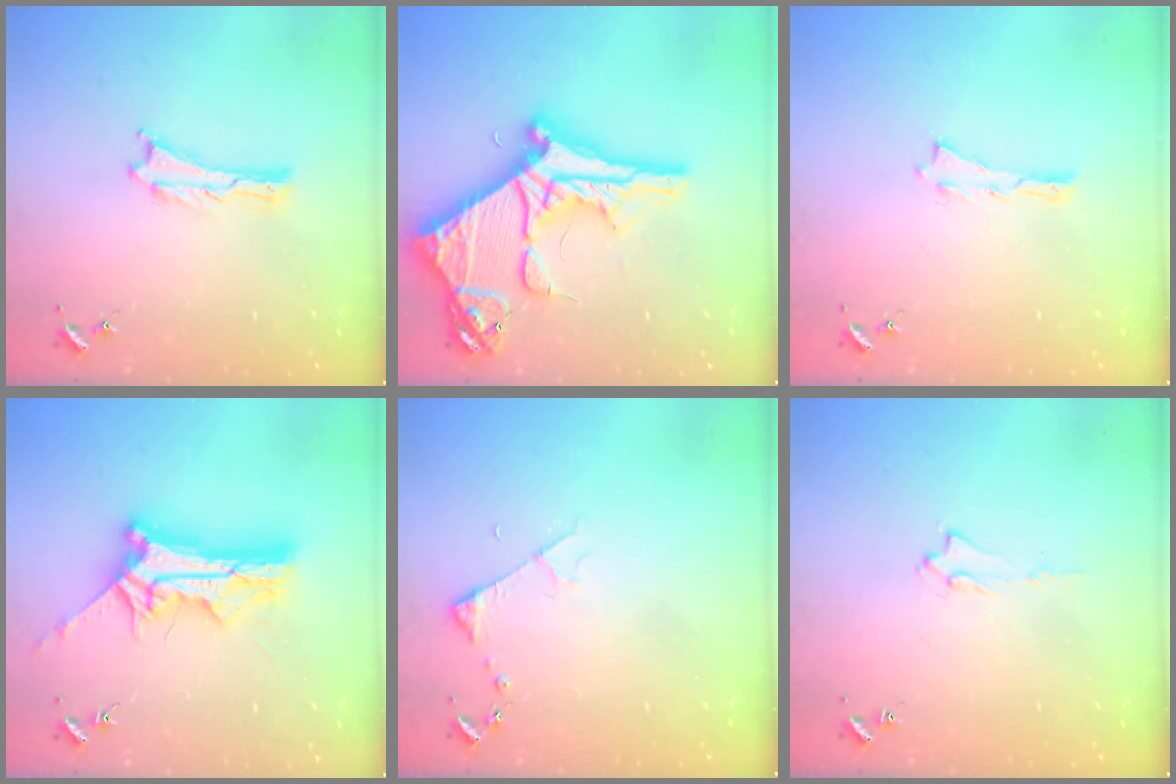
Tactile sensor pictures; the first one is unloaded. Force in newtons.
{"total": 14.2, "press": 14.1, "slide": 1.3}
{"total": 0.0}
{"total": 11.4, "press": 11.3, "slide": 1.0}
{"total": 3.2, "press": 3.2, "slide": 0.4}
{"total": 1.6, "press": 1.6, "slide": 0.2}